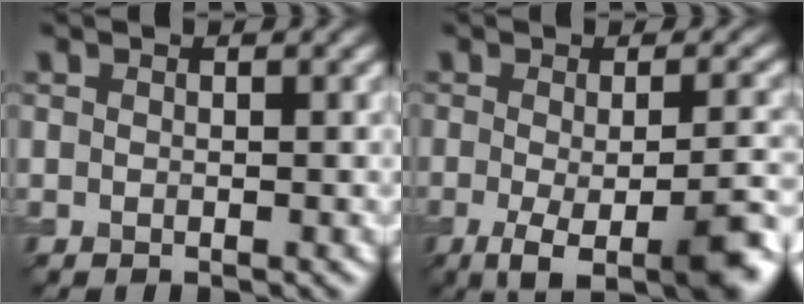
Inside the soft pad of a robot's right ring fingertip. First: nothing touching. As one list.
[{"total": 8.3, "force": [-3.2, 2.4, 7.3], "torque": [-0.105, -0.012, -0.048]}]